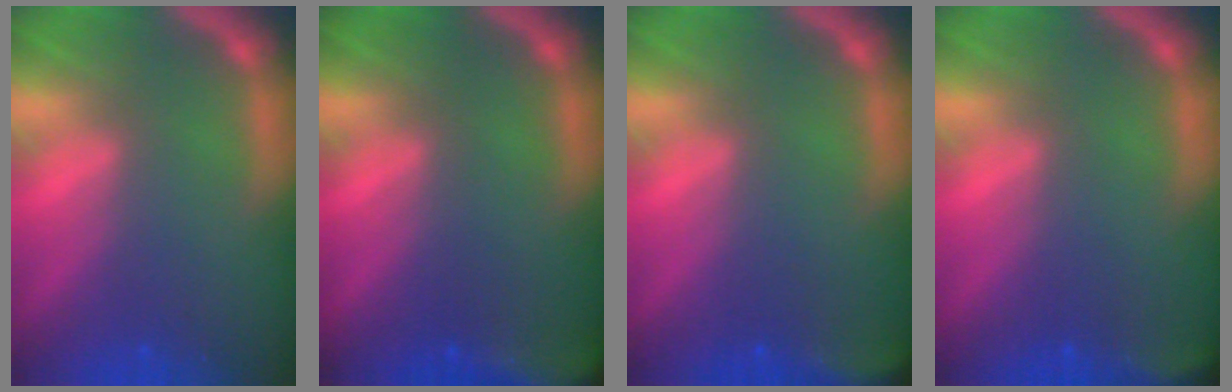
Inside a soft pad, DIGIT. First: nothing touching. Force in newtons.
{"total": 6.0}
{"total": 3.5}
{"total": 2.4}